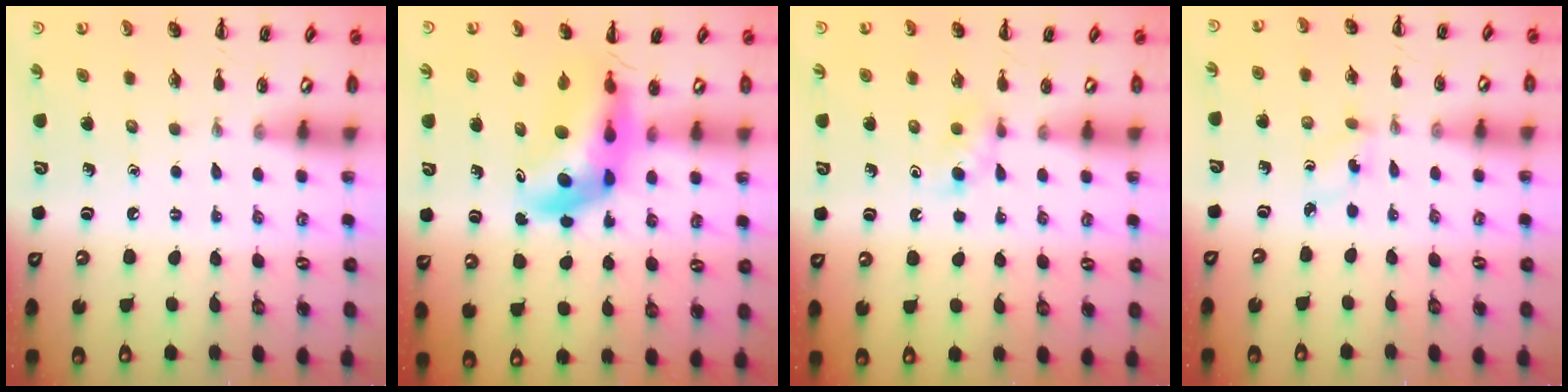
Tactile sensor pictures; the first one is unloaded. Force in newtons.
{"total": 9.4, "press": 8.9, "slide": 3.1}
{"total": 2.9, "press": 2.7, "slide": 1.1}
{"total": 2.2, "press": 2.1, "slide": 0.8}